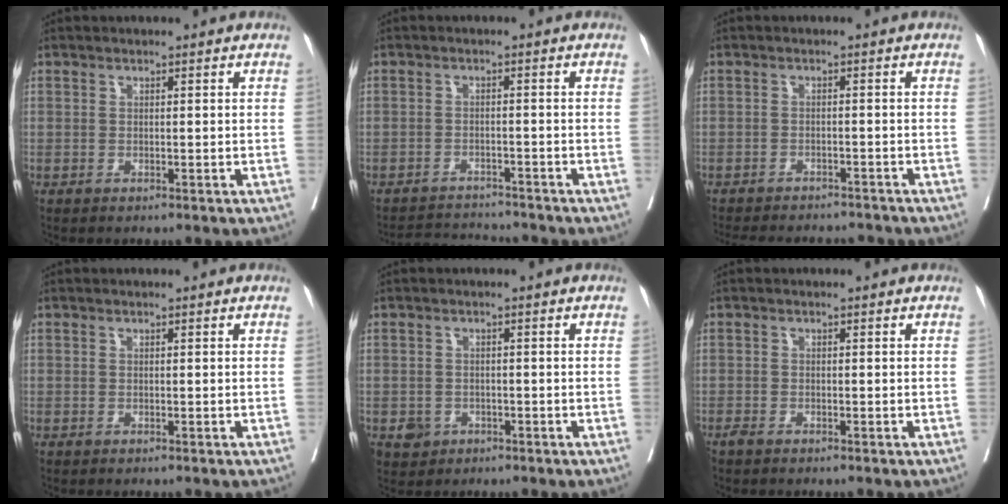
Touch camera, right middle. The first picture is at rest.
{"total": 5.1, "force": [-5.1, 0.0, -0.2], "torque": [0.003, -0.003, -0.086]}
{"total": 11.7, "force": [-10.8, 2.9, 3.4], "torque": [-0.062, 0.003, -0.139]}
{"total": 0.0}
{"total": 2.5, "force": [-1.1, 2.2, 0.4], "torque": [-0.002, 0.008, -0.012]}
{"total": 0.7, "force": [-0.6, 0.2, 0.3], "torque": [-0.011, -0.002, -0.013]}